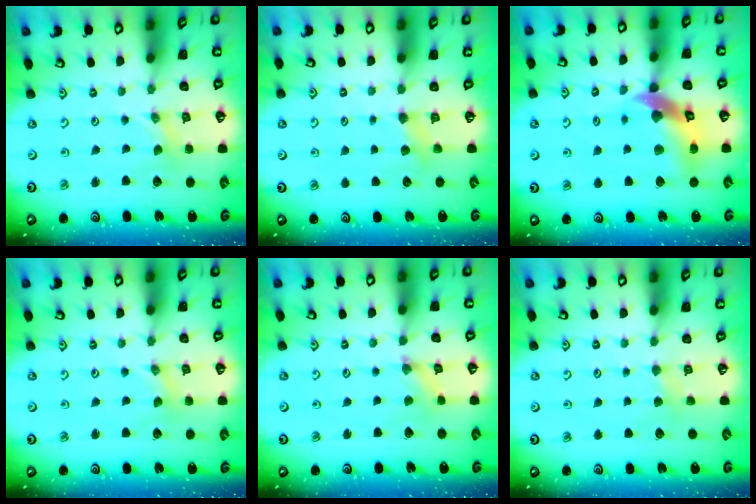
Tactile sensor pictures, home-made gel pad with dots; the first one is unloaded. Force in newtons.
{"total": 3.9, "press": 3.9, "slide": 0.6}
{"total": 12.7, "press": 12.6, "slide": 1.9}
{"total": 0.0}
{"total": 0.8, "press": 0.7, "slide": 0.3}
{"total": 1.9, "press": 1.8, "slide": 0.4}